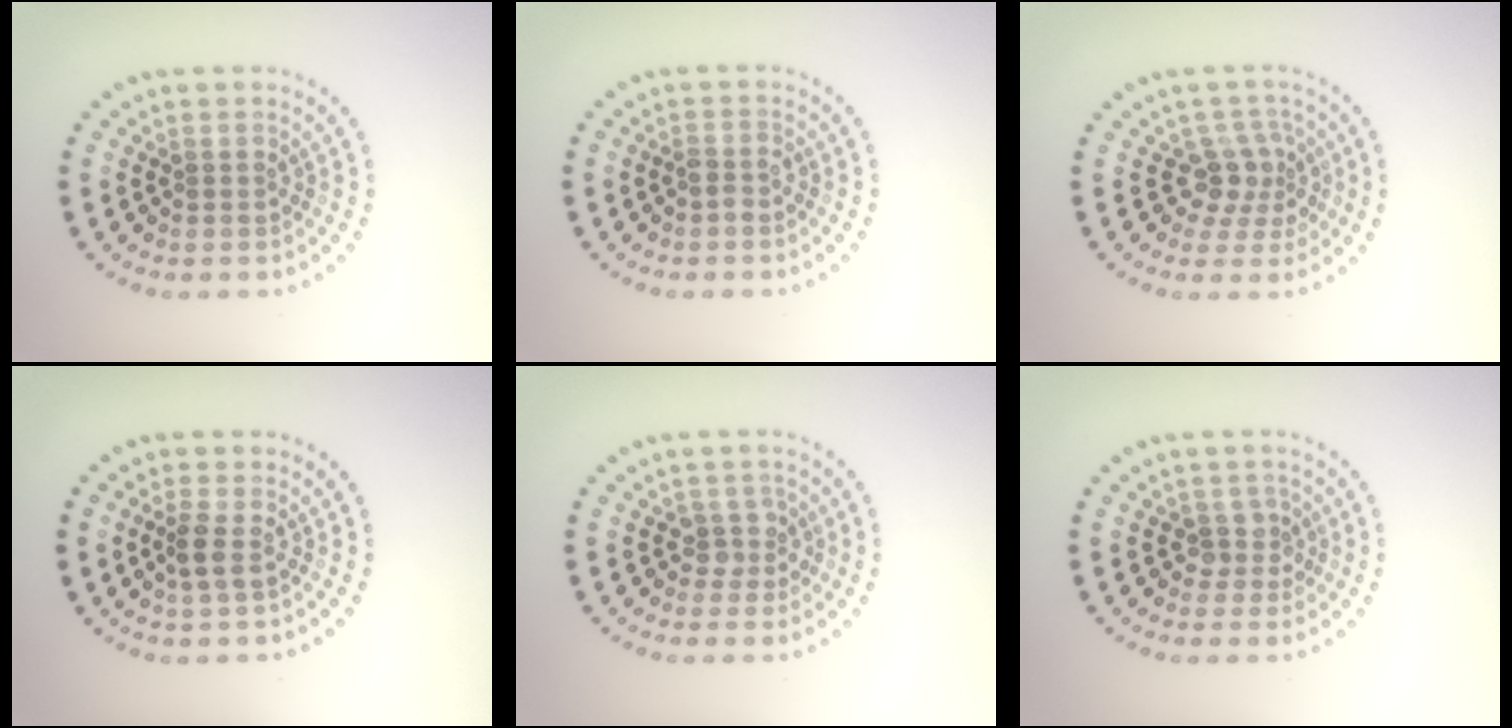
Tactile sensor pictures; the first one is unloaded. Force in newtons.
{"total": 1.0, "press": 0.9, "slide": 0.5}
{"total": 2.9, "press": 2.2, "slide": 1.9}
{"total": 1.7, "press": 1.5, "slide": 0.8}
{"total": 1.8, "press": 1.2, "slide": 1.3}
{"total": 1.8, "press": 1.4, "slide": 1.2}